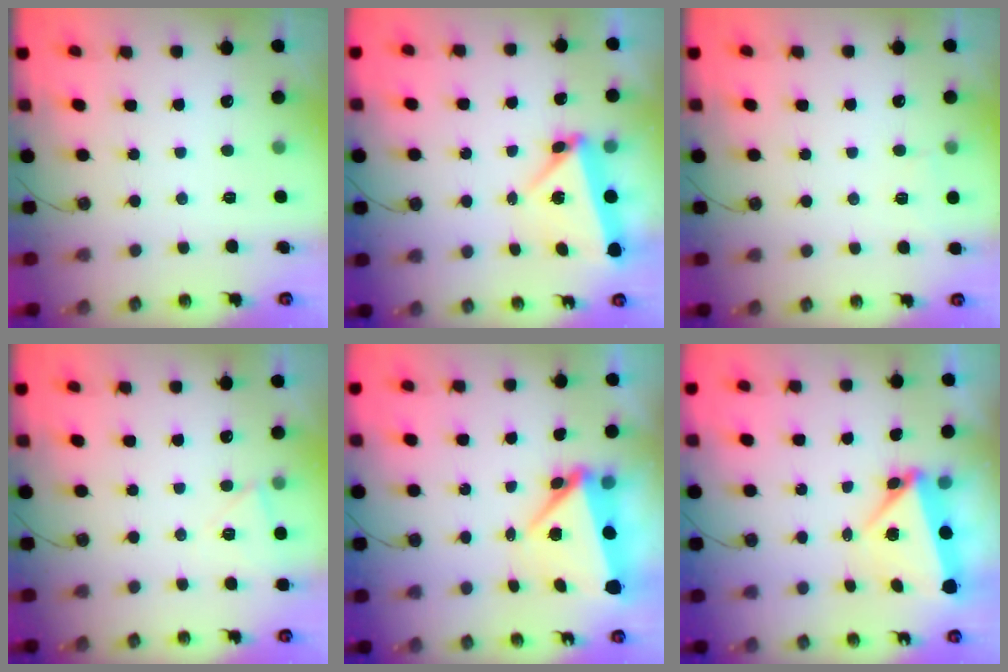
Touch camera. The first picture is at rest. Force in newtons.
{"total": 5.5, "press": 5.1, "slide": 2.0}
{"total": 3.7, "press": 3.7, "slide": 0.3}
{"total": 4.5, "press": 4.3, "slide": 1.0}
{"total": 6.0, "press": 6.0, "slide": 0.7}
{"total": 5.5, "press": 5.5, "slide": 0.4}